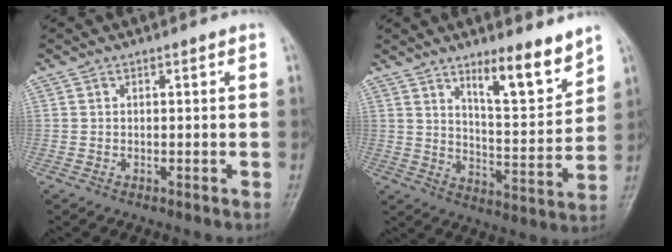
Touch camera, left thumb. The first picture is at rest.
{"total": 11.2, "force": [8.0, 2.5, 7.4], "torque": [-0.096, -0.070, 0.134]}